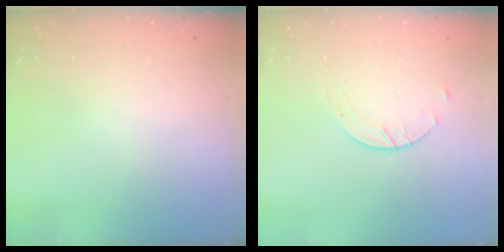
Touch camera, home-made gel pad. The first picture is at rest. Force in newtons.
{"total": 2.0, "press": 2.0, "slide": 0.3}